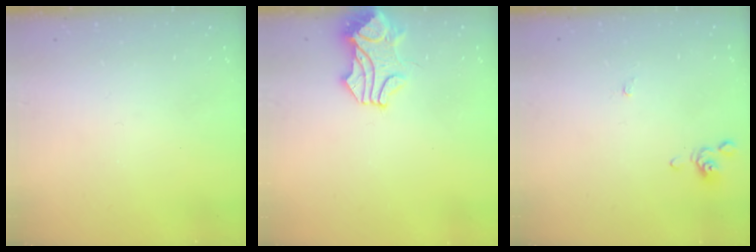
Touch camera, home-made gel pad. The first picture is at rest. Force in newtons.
{"total": 1.8, "press": 1.7, "slide": 0.5}
{"total": 0.0}